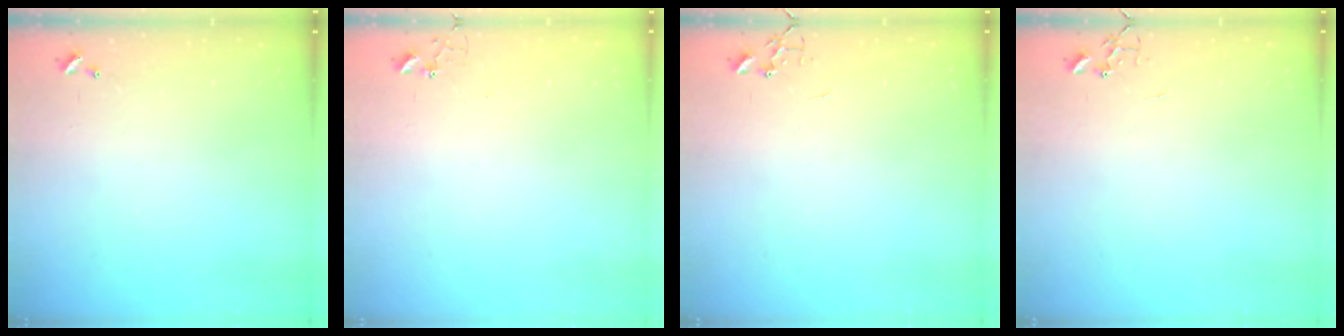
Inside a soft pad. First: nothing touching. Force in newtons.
{"total": 3.9, "press": 3.9, "slide": 0.3}
{"total": 0.0}
{"total": 0.0}